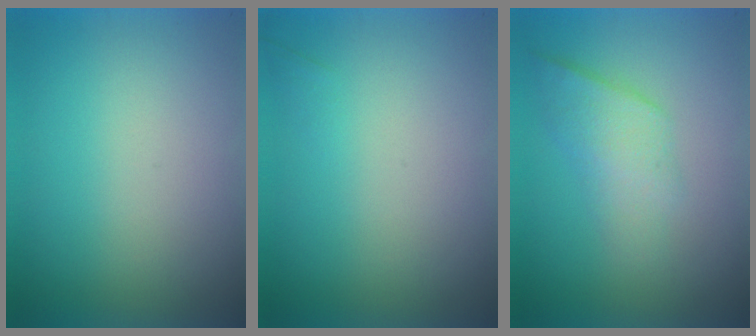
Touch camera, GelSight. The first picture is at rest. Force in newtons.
{"total": 1.1}
{"total": 2.3}